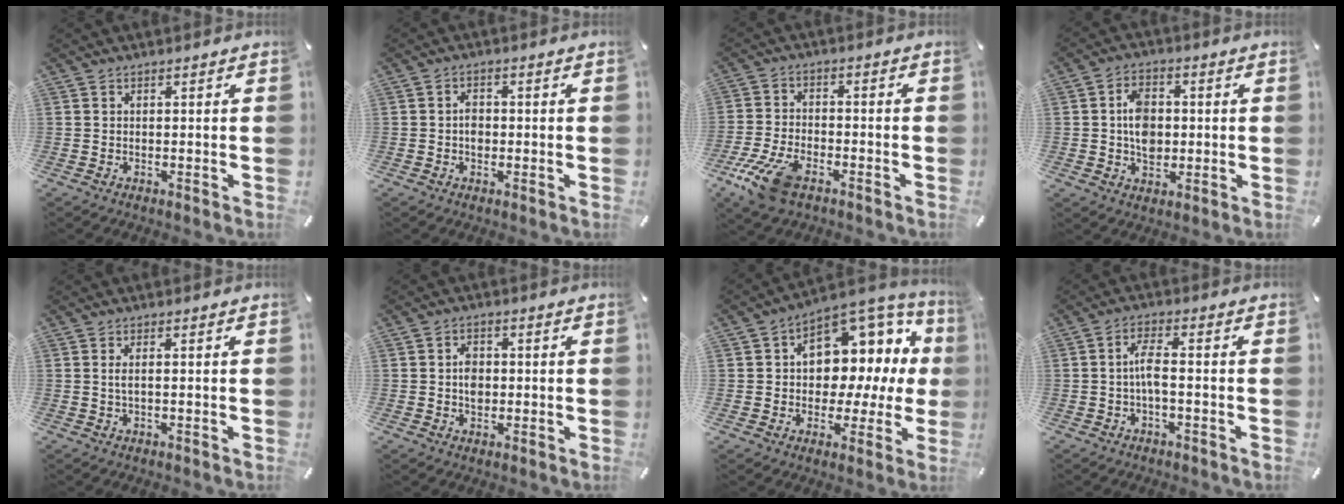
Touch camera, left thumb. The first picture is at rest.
{"total": 2.8, "force": [-0.3, 2.1, 1.8], "torque": [-0.027, 0.002, -0.008]}
{"total": 10.5, "force": [-6.3, 5.1, 6.7], "torque": [-0.152, 0.020, -0.120]}
{"total": 7.5, "force": [-0.1, 5.7, 4.9], "torque": [-0.084, 0.001, -0.006]}
{"total": 2.1, "force": [0.1, 0.3, 2.0], "torque": [-0.040, -0.005, 0.001]}
{"total": 3.9, "force": [-0.1, 3.0, 2.5], "torque": [-0.032, 0.002, -0.006]}
{"total": 11.6, "force": [3.2, 9.3, 6.1], "torque": [-0.073, -0.051, 0.065]}
{"total": 5.0, "force": [-0.7, 1.4, 4.7], "torque": [-0.100, 0.000, -0.018]}